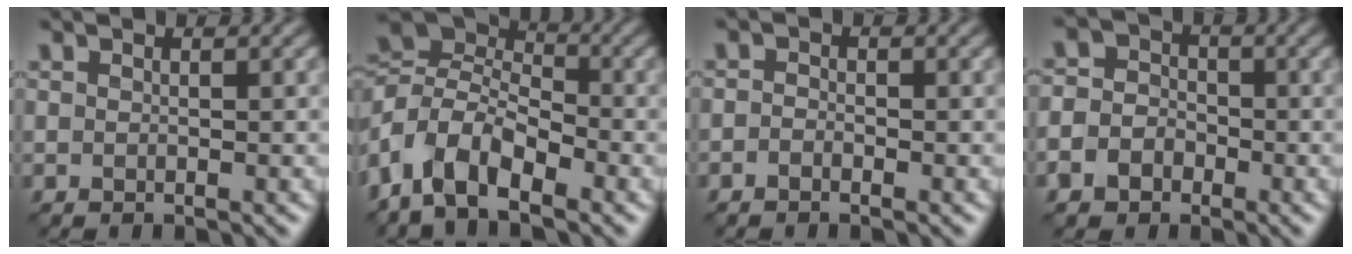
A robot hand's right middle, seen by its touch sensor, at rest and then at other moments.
{"total": 8.6, "force": [-4.0, 5.0, 5.7], "torque": [-0.121, -0.003, -0.095]}
{"total": 0.8, "force": [-0.6, 0.3, 0.4], "torque": [-0.004, 0.001, -0.018]}
{"total": 3.6, "force": [-1.7, 2.9, 1.1], "torque": [-0.006, 0.001, -0.039]}